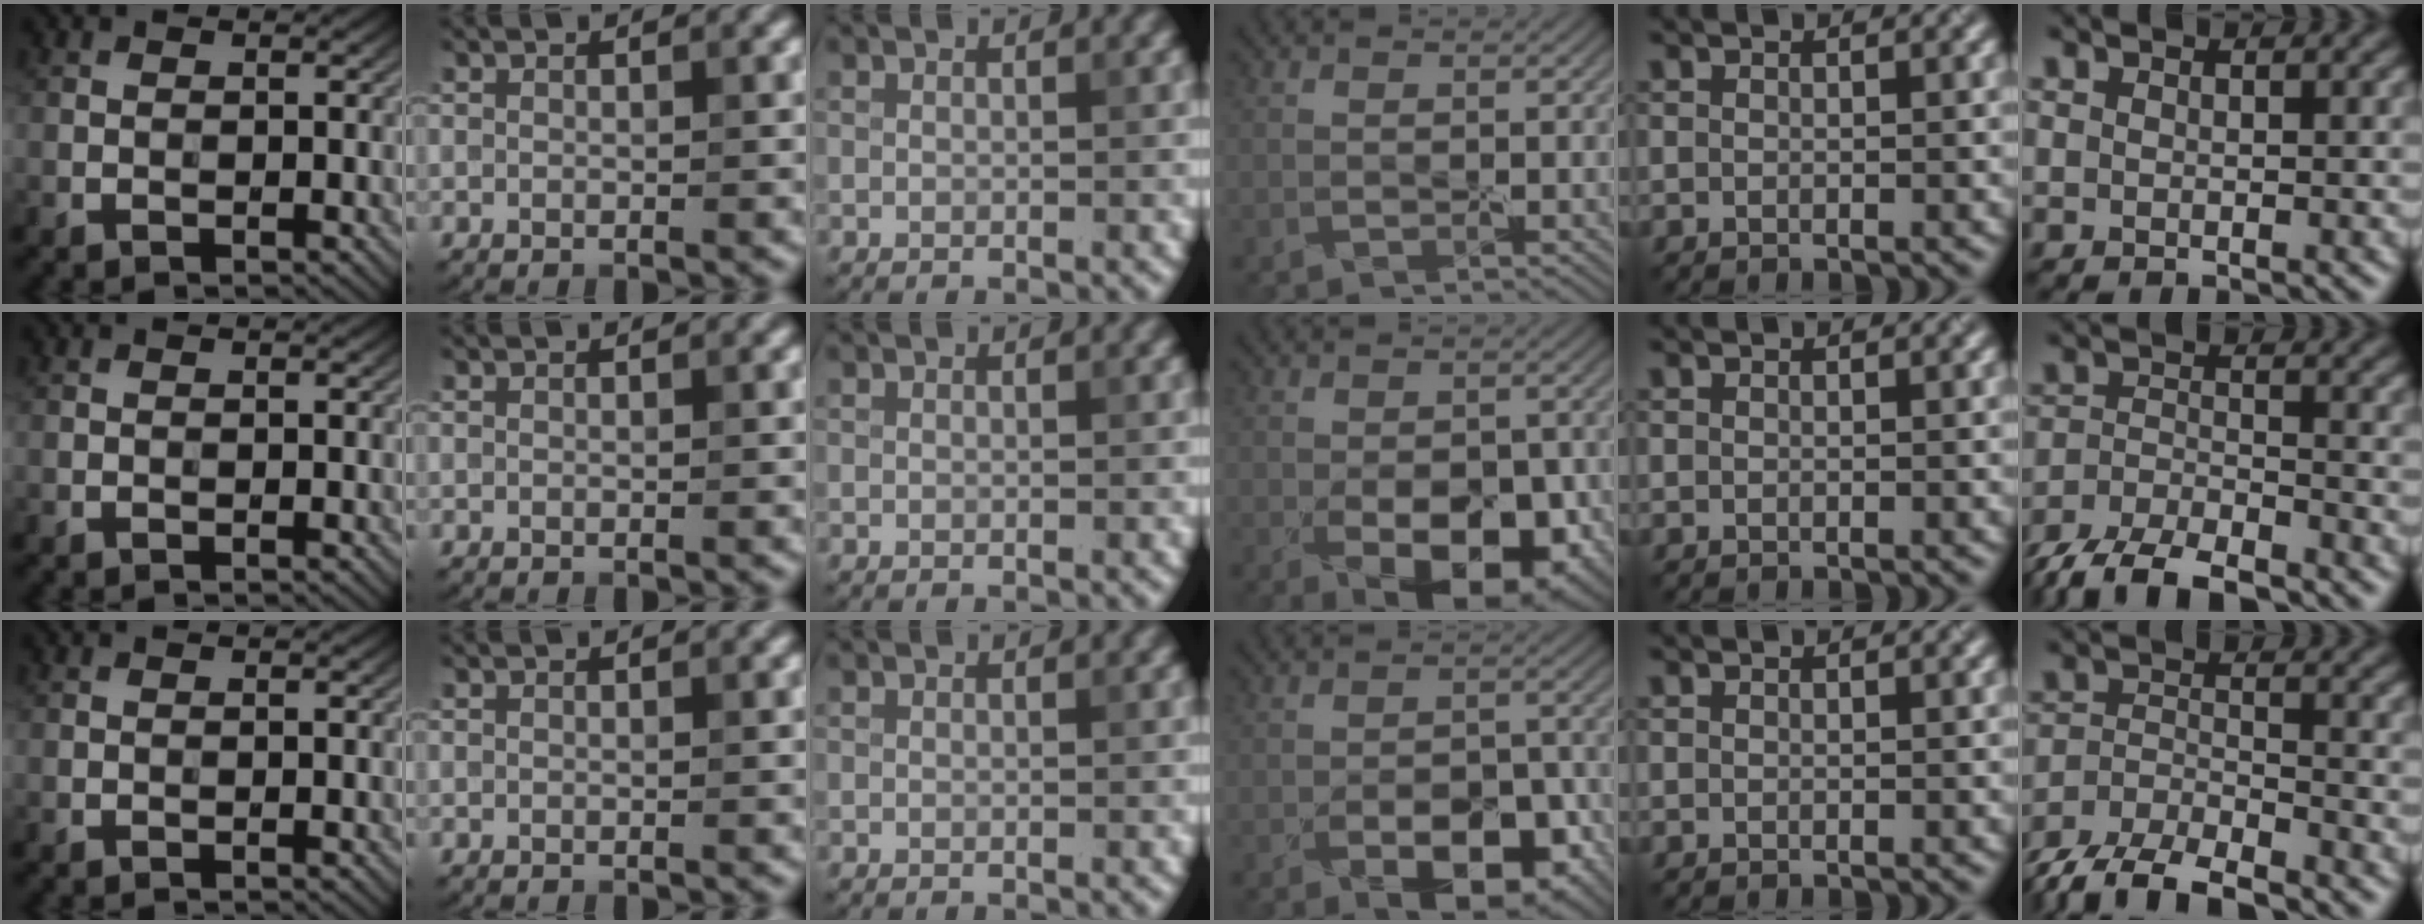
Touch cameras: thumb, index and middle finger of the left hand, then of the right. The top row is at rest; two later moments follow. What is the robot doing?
{"motion": "peel", "object": "velcro strap"}